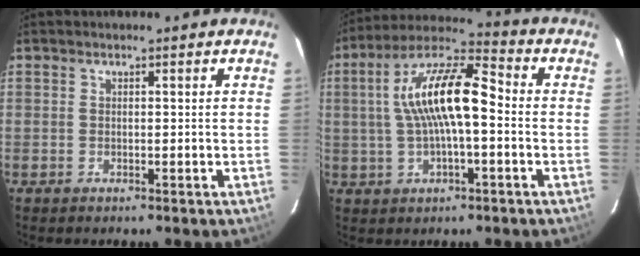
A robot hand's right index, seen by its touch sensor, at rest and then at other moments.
{"total": 14.0, "force": [0.1, 4.2, 13.3], "torque": [-0.249, 0.025, -0.003]}